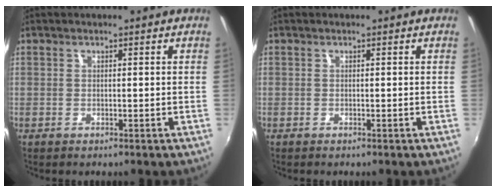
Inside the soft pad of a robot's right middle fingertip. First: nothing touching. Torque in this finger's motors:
{"motor_torque": [-0.05, 0.06, -0.02, 0.00]}